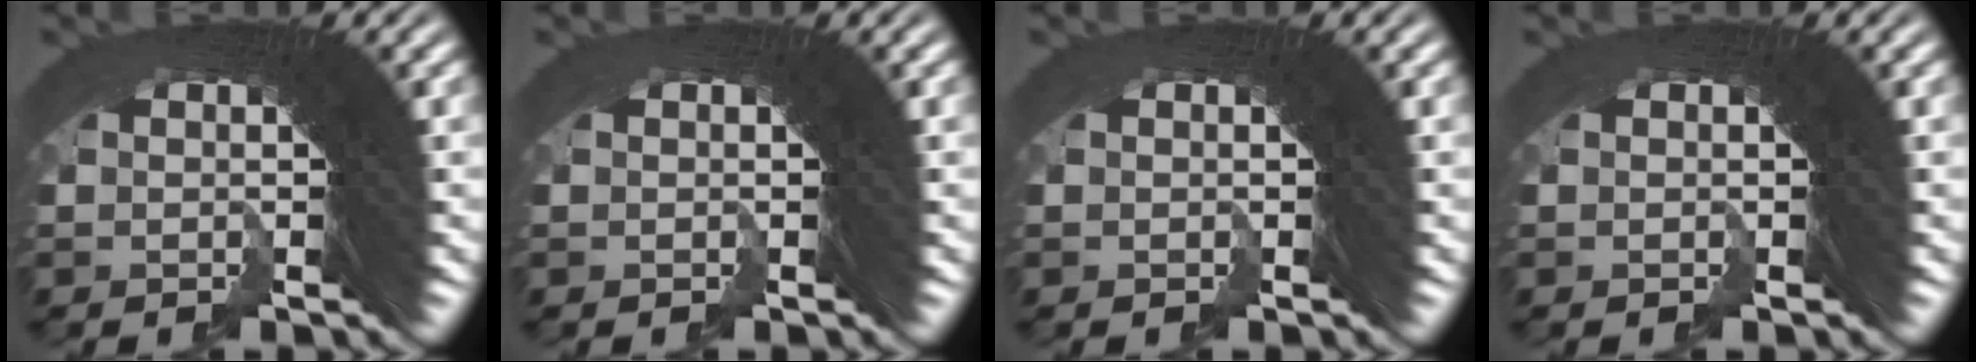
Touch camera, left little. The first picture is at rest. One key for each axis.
{"total": 0.0}
{"total": 0.0}
{"total": 0.0}